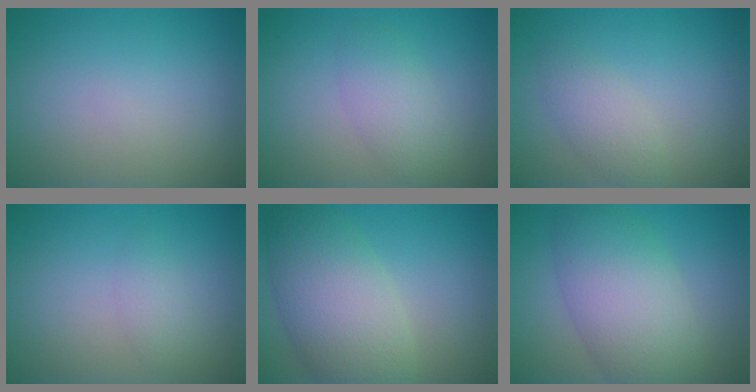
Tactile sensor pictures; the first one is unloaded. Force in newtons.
{"total": 2.7, "press": 2.7, "slide": 0.1}
{"total": 2.1, "press": 2.1, "slide": 0.0}
{"total": 1.2, "press": 1.2, "slide": 0.1}
{"total": 7.4, "press": 7.4, "slide": 0.4}
{"total": 7.3, "press": 7.3, "slide": 0.5}